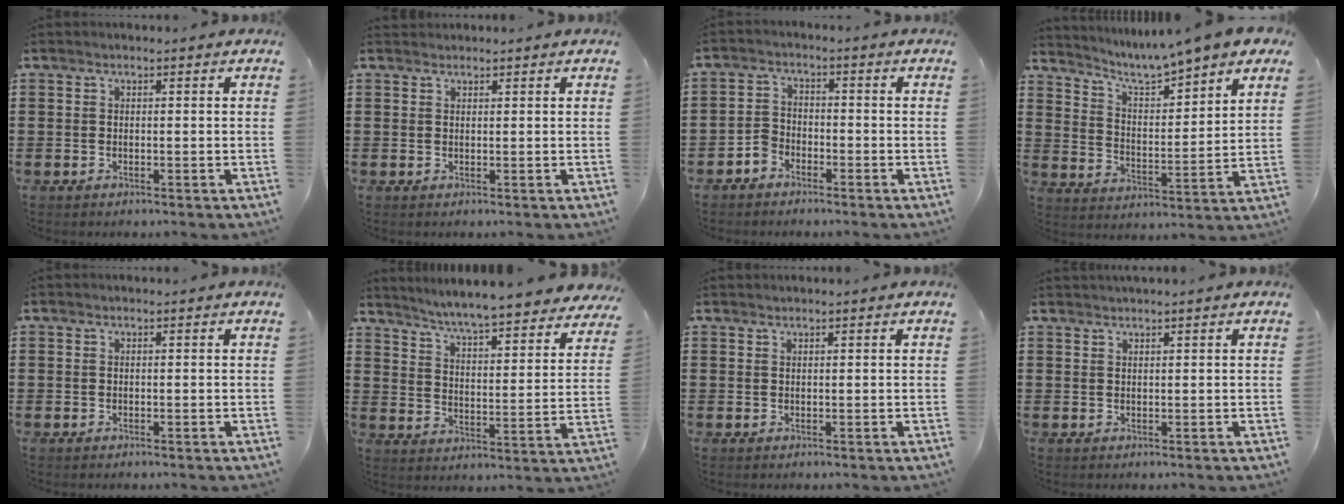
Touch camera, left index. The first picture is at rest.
{"total": 0.8, "force": [0.8, 0.1, 0.0], "torque": [-0.002, 0.000, 0.017]}
{"total": 2.7, "force": [-2.3, 1.3, 0.4], "torque": [-0.014, 0.006, -0.047]}
{"total": 5.8, "force": [5.4, 0.0, 2.2], "torque": [-0.067, -0.040, 0.085]}
{"total": 0.0}
{"total": 5.4, "force": [5.2, -0.9, 1.2], "torque": [-0.051, -0.046, 0.083]}
{"total": 0.6, "force": [0.5, 0.0, 0.2], "torque": [-0.004, -0.002, 0.011]}
{"total": 0.9, "force": [0.9, -0.2, 0.2], "torque": [-0.005, -0.003, 0.018]}